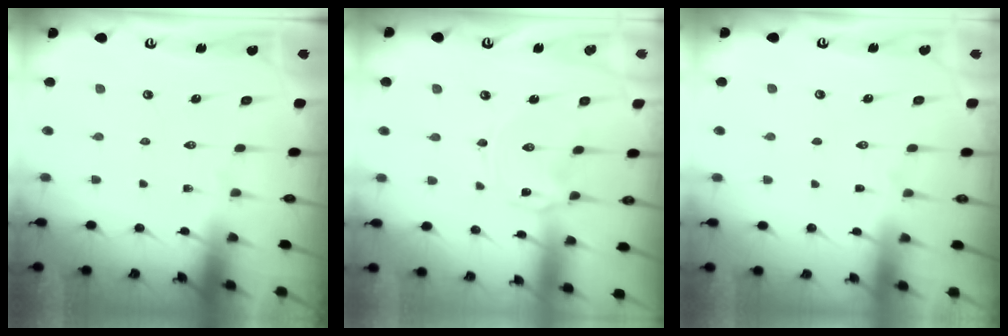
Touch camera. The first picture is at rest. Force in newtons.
{"total": 0.6, "press": 0.6, "slide": 0.2}
{"total": 1.4, "press": 1.4, "slide": 0.2}